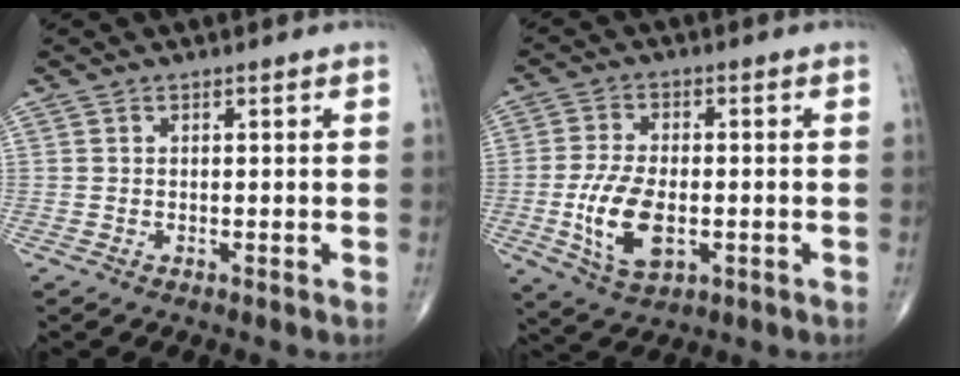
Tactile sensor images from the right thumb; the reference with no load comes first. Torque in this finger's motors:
{"motor_torque": [0.85, 0.04, 1.15, 0.17, 0.09]}